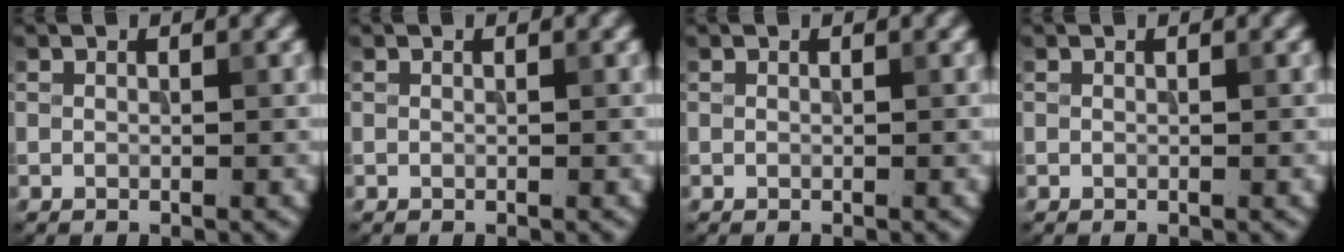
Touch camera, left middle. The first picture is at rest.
{"total": 0.0}
{"total": 0.0}
{"total": 0.0}